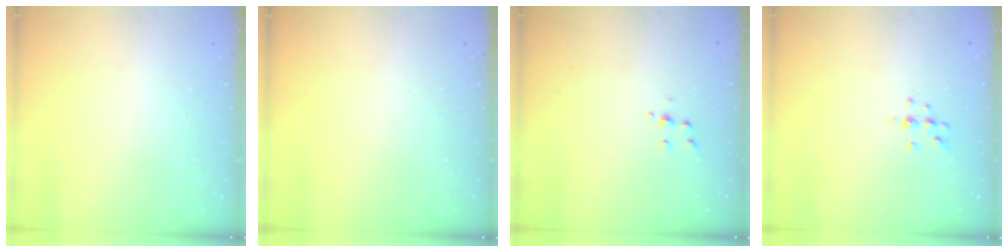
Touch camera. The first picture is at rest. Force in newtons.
{"total": 0.0}
{"total": 3.6, "press": 3.6, "slide": 0.3}
{"total": 5.4, "press": 5.2, "slide": 1.4}